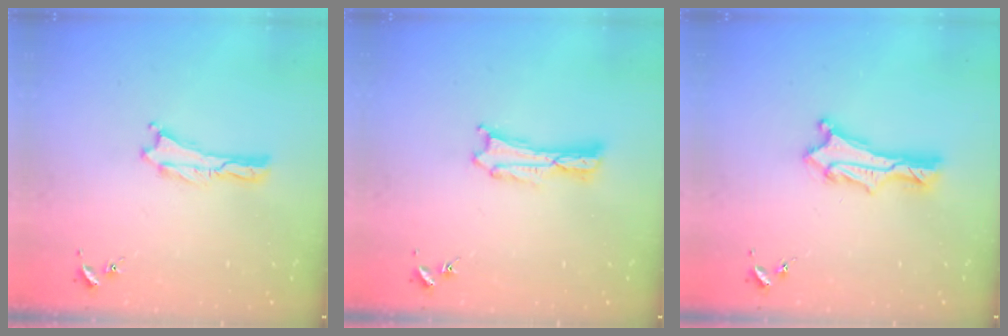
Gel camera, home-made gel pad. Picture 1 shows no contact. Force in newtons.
{"total": 0.6, "press": 0.6, "slide": 0.2}
{"total": 2.4, "press": 2.4, "slide": 0.3}